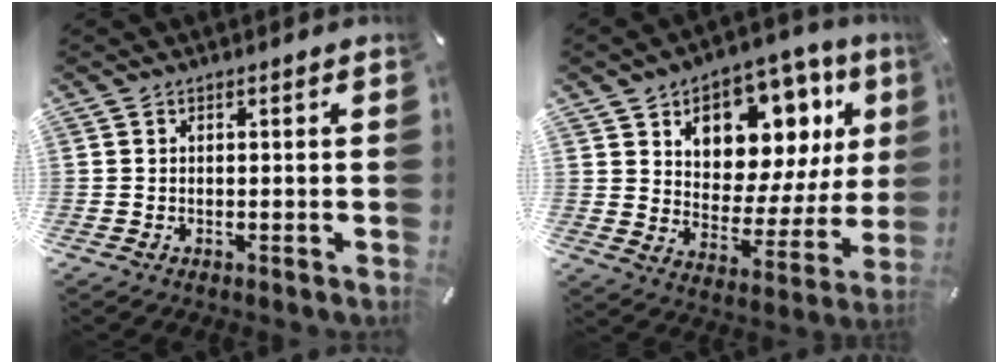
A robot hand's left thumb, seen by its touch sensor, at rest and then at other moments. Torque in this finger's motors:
{"motor_torque": [2.76, 2.25, 0.60, -0.17, 0.15]}